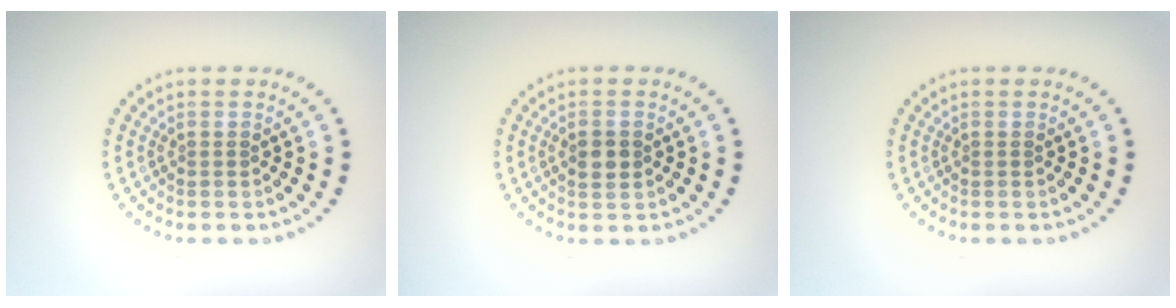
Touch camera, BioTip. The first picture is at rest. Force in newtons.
{"total": 1.8, "press": 1.8, "slide": 0.1}
{"total": 0.0}